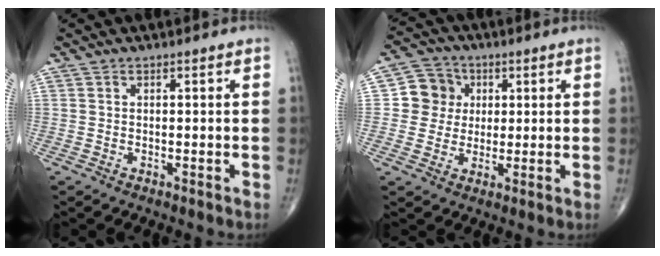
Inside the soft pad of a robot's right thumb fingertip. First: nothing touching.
{"total": 7.7, "force": [1.1, 7.4, 1.9], "torque": [0.008, 0.006, 0.010]}